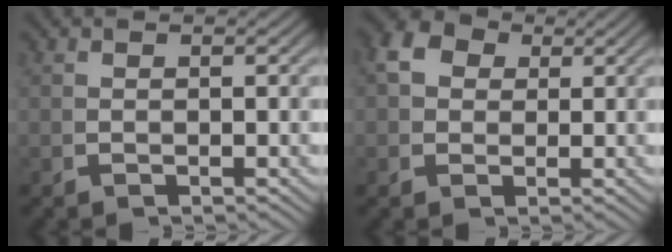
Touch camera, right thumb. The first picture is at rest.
{"total": 6.0, "force": [2.1, 4.8, 3.0], "torque": [-0.062, 0.000, 0.029]}